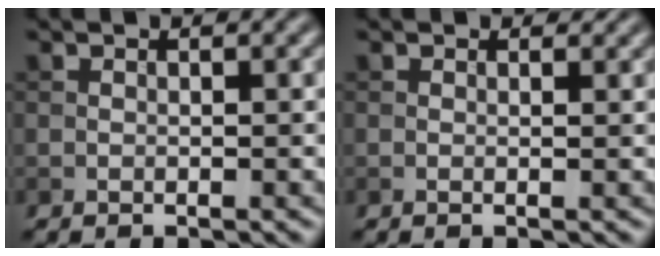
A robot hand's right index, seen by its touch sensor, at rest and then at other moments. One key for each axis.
{"total": 0.7, "fx": 0.4, "fy": 0.1, "fz": 0.6, "tx": -0.012, "ty": -0.006, "tz": -0.001}